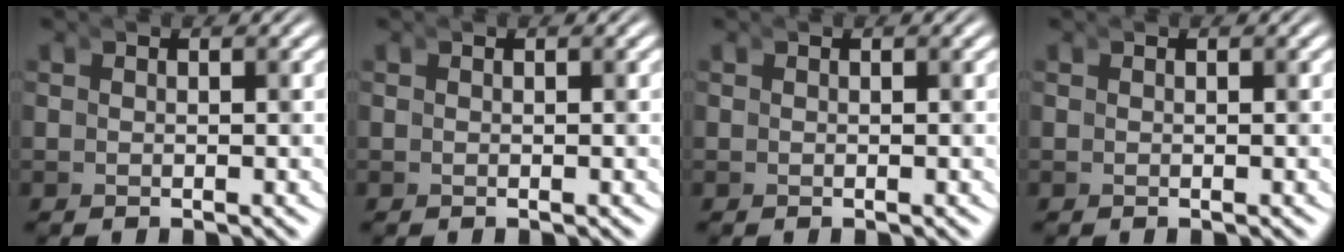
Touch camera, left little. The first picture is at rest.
{"total": 0.0}
{"total": 0.0}
{"total": 0.0}